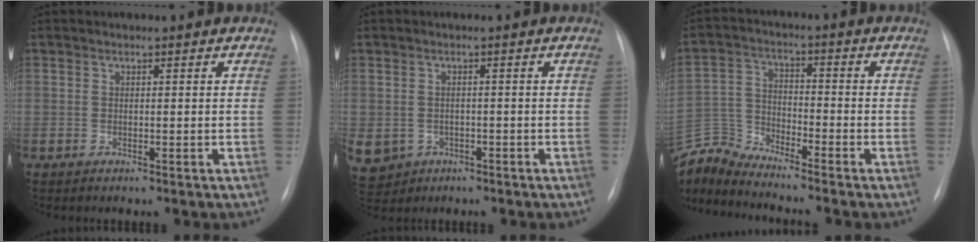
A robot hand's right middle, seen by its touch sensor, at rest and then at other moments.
{"total": 10.3, "force": [-4.2, 8.8, 3.2], "torque": [-0.104, 0.002, -0.050]}
{"total": 8.3, "force": [-8.3, -1.0, 0.1], "torque": [-0.012, 0.009, -0.164]}